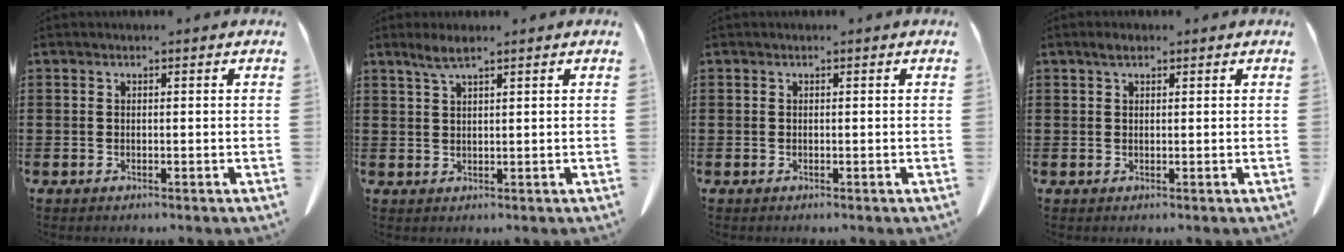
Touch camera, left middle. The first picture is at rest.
{"total": 2.7, "force": [1.9, 0.3, 1.8], "torque": [-0.040, 0.001, 0.034]}
{"total": 0.0}
{"total": 1.4, "force": [0.9, 0.5, 1.0], "torque": [-0.022, 0.004, 0.015]}